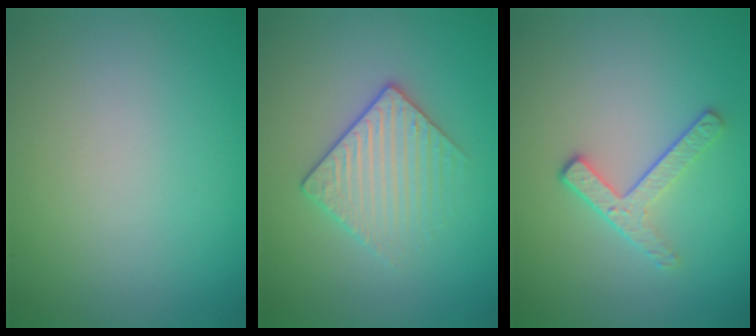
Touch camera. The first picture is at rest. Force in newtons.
{"total": 3.1, "press": 2.9, "slide": 1.2}
{"total": 2.3, "press": 1.7, "slide": 1.6}